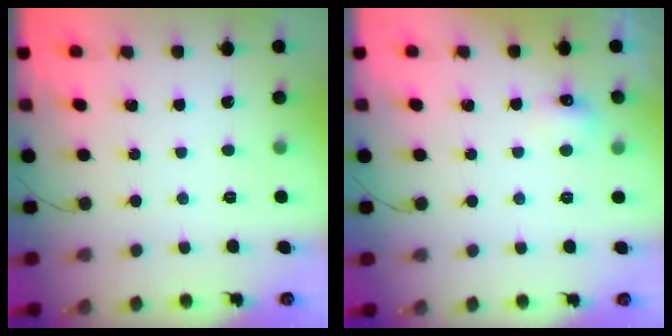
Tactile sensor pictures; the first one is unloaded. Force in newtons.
{"total": 5.1, "press": 4.9, "slide": 1.1}